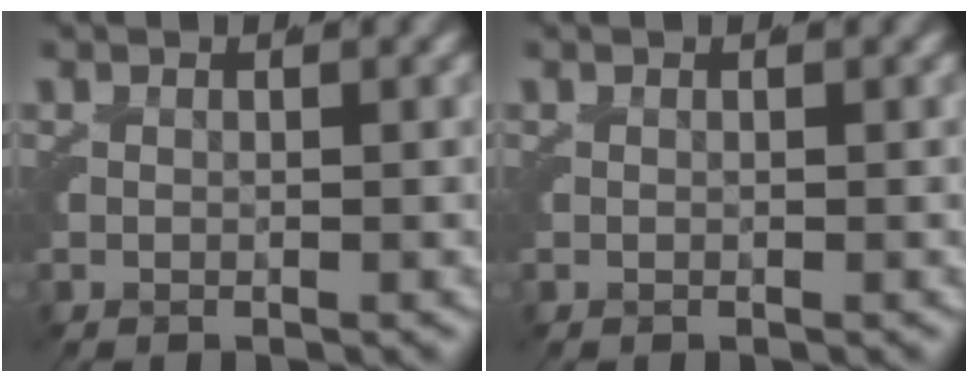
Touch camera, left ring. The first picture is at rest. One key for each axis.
{"total": 0.0}